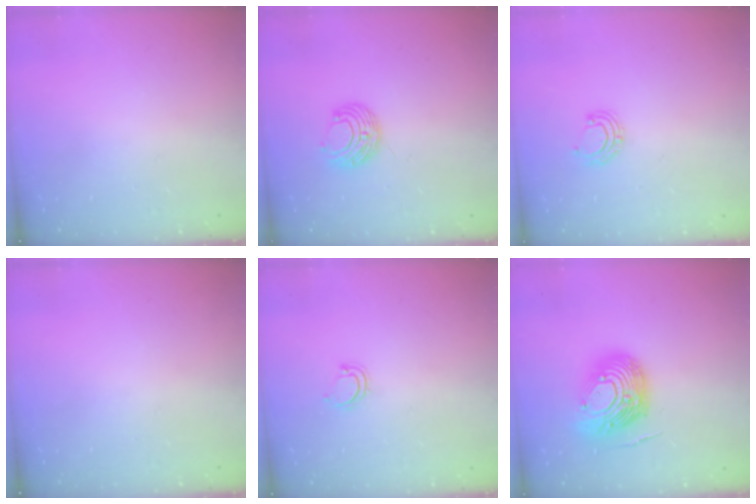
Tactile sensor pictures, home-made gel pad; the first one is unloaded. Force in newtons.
{"total": 8.0, "press": 7.9, "slide": 0.6}
{"total": 6.0, "press": 5.9, "slide": 1.1}
{"total": 0.0}
{"total": 3.7, "press": 3.7, "slide": 0.3}
{"total": 14.9, "press": 14.7, "slide": 2.7}